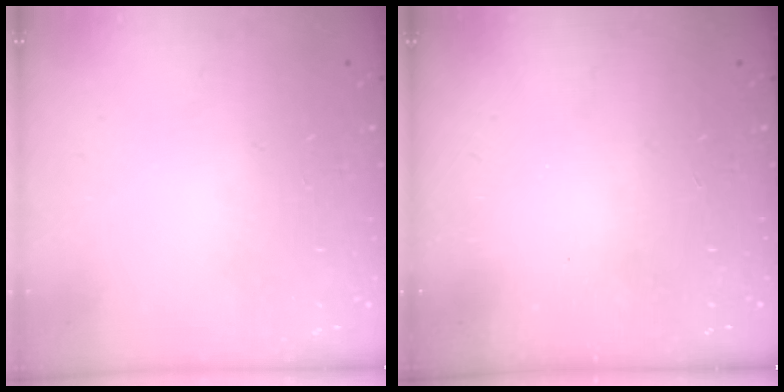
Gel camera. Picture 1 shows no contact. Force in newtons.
{"total": 2.4, "press": 2.3, "slide": 0.8}